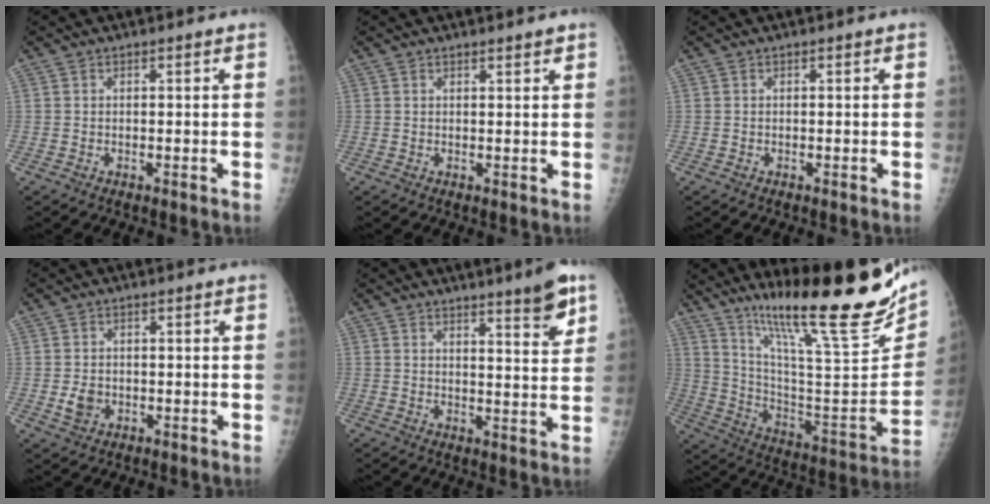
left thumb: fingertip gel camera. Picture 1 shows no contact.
{"total": 1.1, "force": [0.9, 0.2, 0.6], "torque": [-0.006, -0.005, 0.014]}
{"total": 0.0}
{"total": 3.0, "force": [-0.6, 2.5, 1.6], "torque": [-0.022, 0.001, -0.007]}
{"total": 6.8, "force": [4.6, 0.8, 5.0], "torque": [-0.060, -0.033, 0.062]}
{"total": 30.8, "force": [20.9, 4.9, 22.1], "torque": [-0.323, -0.093, 0.332]}